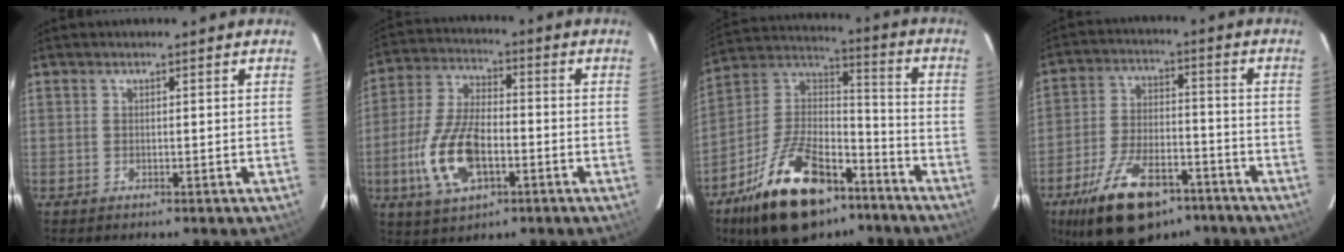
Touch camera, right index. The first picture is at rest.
{"total": 13.9, "force": [-4.3, 6.7, 11.4], "torque": [-0.248, -0.001, -0.077]}
{"total": 22.8, "force": [-13.9, 11.1, 14.1], "torque": [-0.278, 0.013, -0.228]}
{"total": 17.8, "force": [-11.8, 8.2, 10.5], "torque": [-0.208, -0.012, -0.190]}